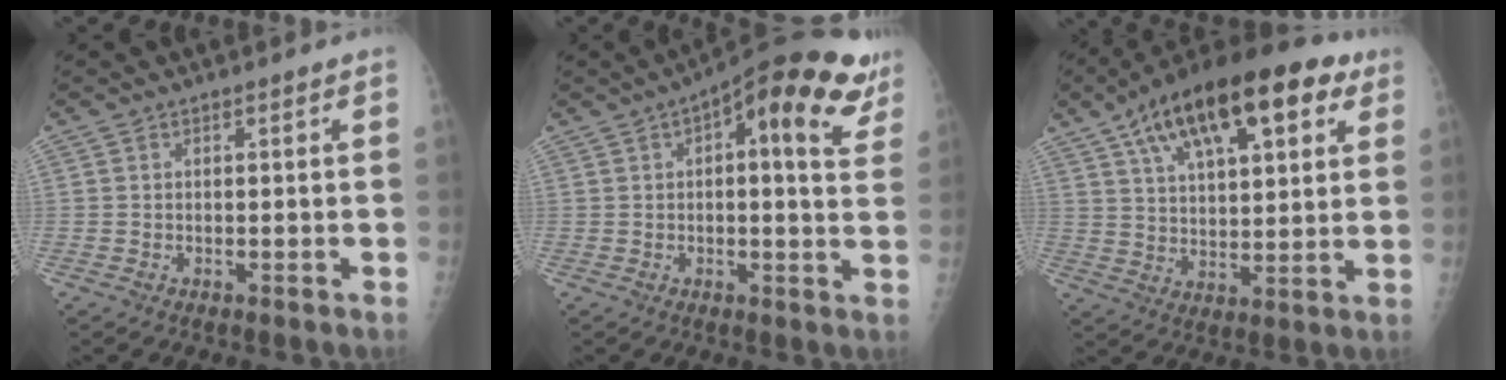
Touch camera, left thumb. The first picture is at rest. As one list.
[{"total": 17.2, "force": [8.0, 6.1, 13.9], "torque": [-0.164, -0.005, 0.099]}, {"total": 22.3, "force": [11.5, 9.9, 16.3], "torque": [-0.241, -0.004, 0.184]}]